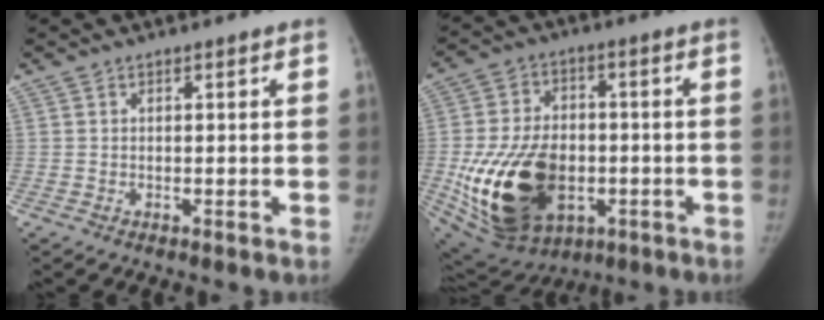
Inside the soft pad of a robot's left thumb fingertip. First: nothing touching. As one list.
[{"total": 23.2, "force": [-4.8, 15.4, 16.6], "torque": [-0.292, 0.000, -0.052]}]